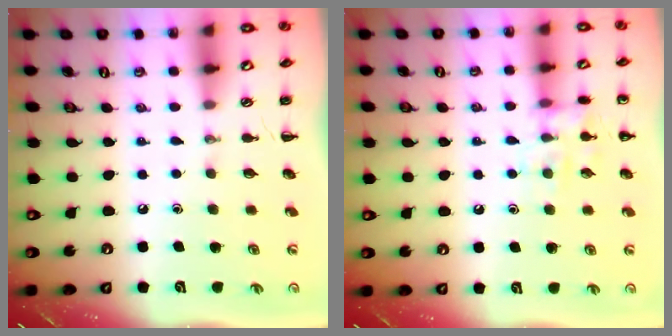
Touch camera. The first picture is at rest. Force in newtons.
{"total": 10.5, "press": 10.5, "slide": 0.7}